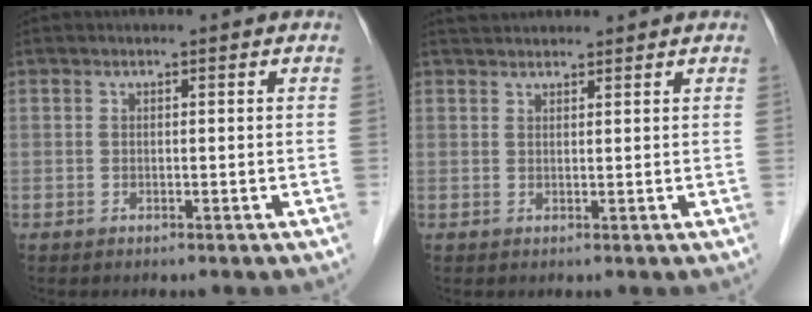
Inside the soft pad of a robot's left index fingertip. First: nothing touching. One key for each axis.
{"total": 3.5, "fx": 3.4, "fy": 0.6, "fz": 0.8, "tx": -0.011, "ty": 0.034, "tz": 0.058}